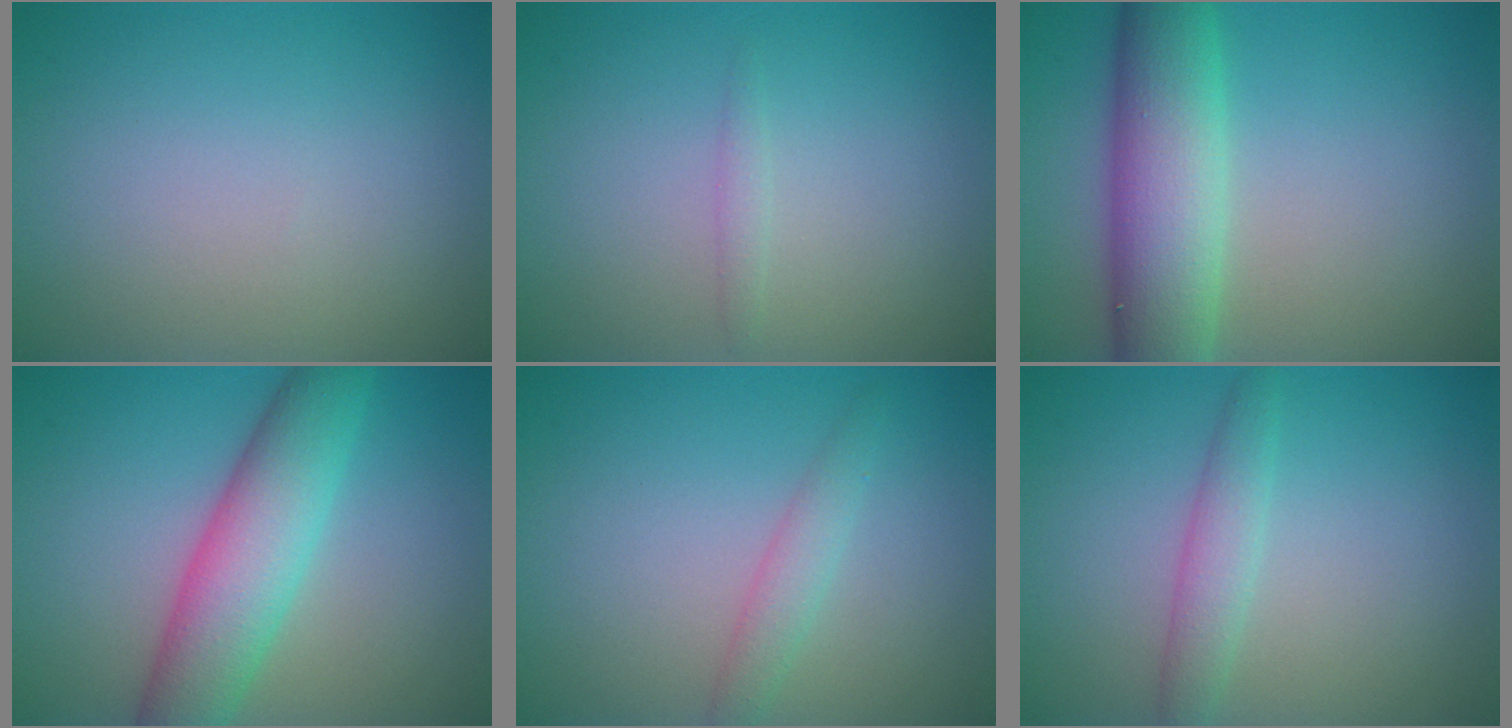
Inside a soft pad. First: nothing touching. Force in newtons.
{"total": 0.8, "press": 0.8, "slide": 0.0}
{"total": 7.9, "press": 7.8, "slide": 0.5}
{"total": 6.9, "press": 6.9, "slide": 0.1}
{"total": 1.8, "press": 1.8, "slide": 0.0}
{"total": 2.2, "press": 2.2, "slide": 0.1}